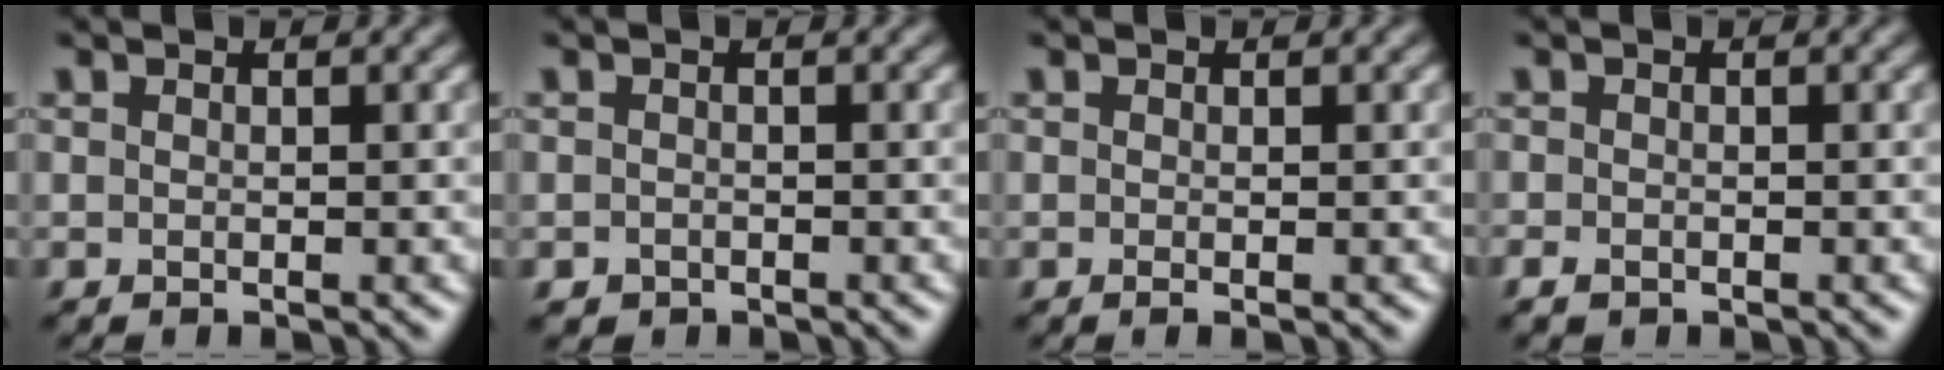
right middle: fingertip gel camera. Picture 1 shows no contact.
{"total": 0.7, "force": [-0.4, 0.5, 0.1], "torque": [0.002, -0.005, -0.007]}
{"total": 0.6, "force": [-0.2, 0.1, 0.6], "torque": [-0.011, -0.007, -0.003]}
{"total": 1.2, "force": [-0.8, 0.7, 0.5], "torque": [-0.010, -0.005, -0.016]}